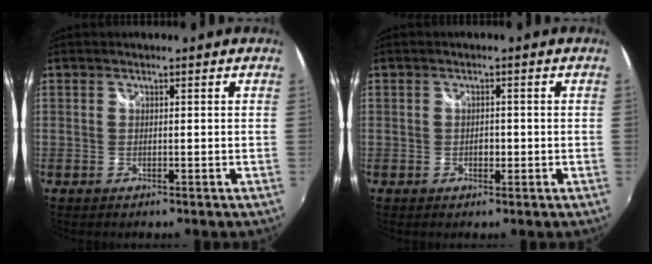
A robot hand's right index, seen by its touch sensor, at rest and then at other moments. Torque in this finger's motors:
{"motor_torque": [0.12, -0.08, 0.10, 0.02]}